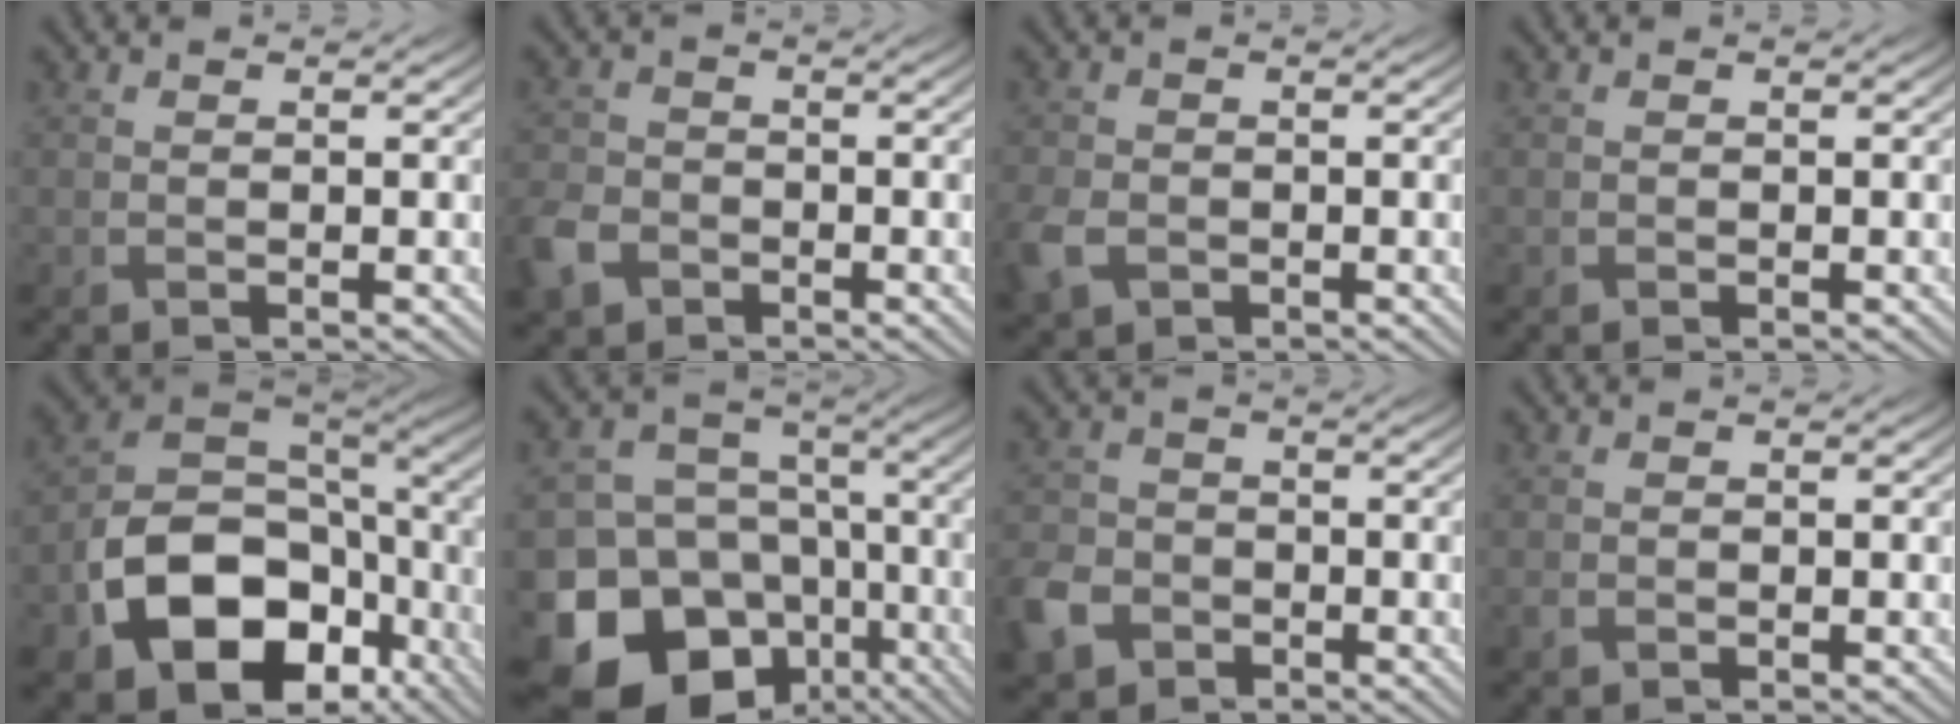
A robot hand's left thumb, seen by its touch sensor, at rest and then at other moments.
{"total": 4.8, "force": [-2.7, 3.4, 2.0], "torque": [-0.062, -0.007, -0.065]}
{"total": 4.3, "force": [-1.9, 3.2, 2.2], "torque": [-0.069, -0.013, -0.044]}
{"total": 0.0}
{"total": 15.8, "force": [-5.9, 11.1, 9.5], "torque": [-0.193, -0.045, -0.100]}
{"total": 19.0, "force": [-10.2, 14.6, 6.7], "torque": [-0.169, -0.066, -0.149]}
{"total": 6.1, "force": [-3.3, 4.4, 2.5], "torque": [-0.072, -0.010, -0.079]}
{"total": 0.7, "force": [-0.4, 0.5, 0.3], "torque": [-0.008, -0.005, -0.006]}